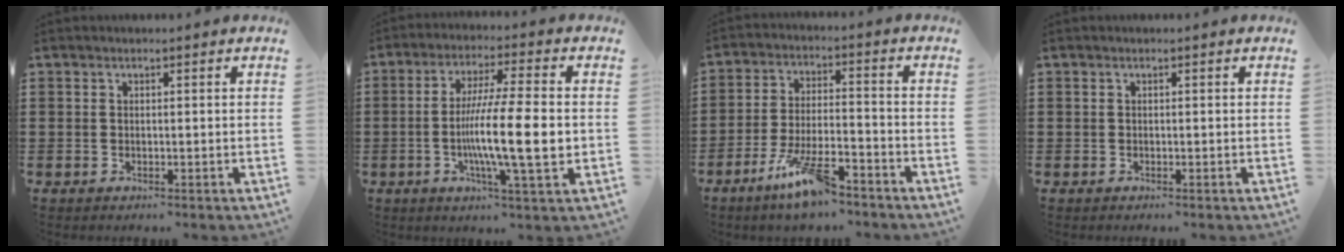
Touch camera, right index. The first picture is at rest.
{"total": 12.8, "force": [-1.8, 1.3, 12.7], "torque": [-0.227, -0.015, -0.035]}
{"total": 9.7, "force": [-6.7, 2.1, 6.7], "torque": [-0.140, 0.005, -0.126]}
{"total": 0.0}